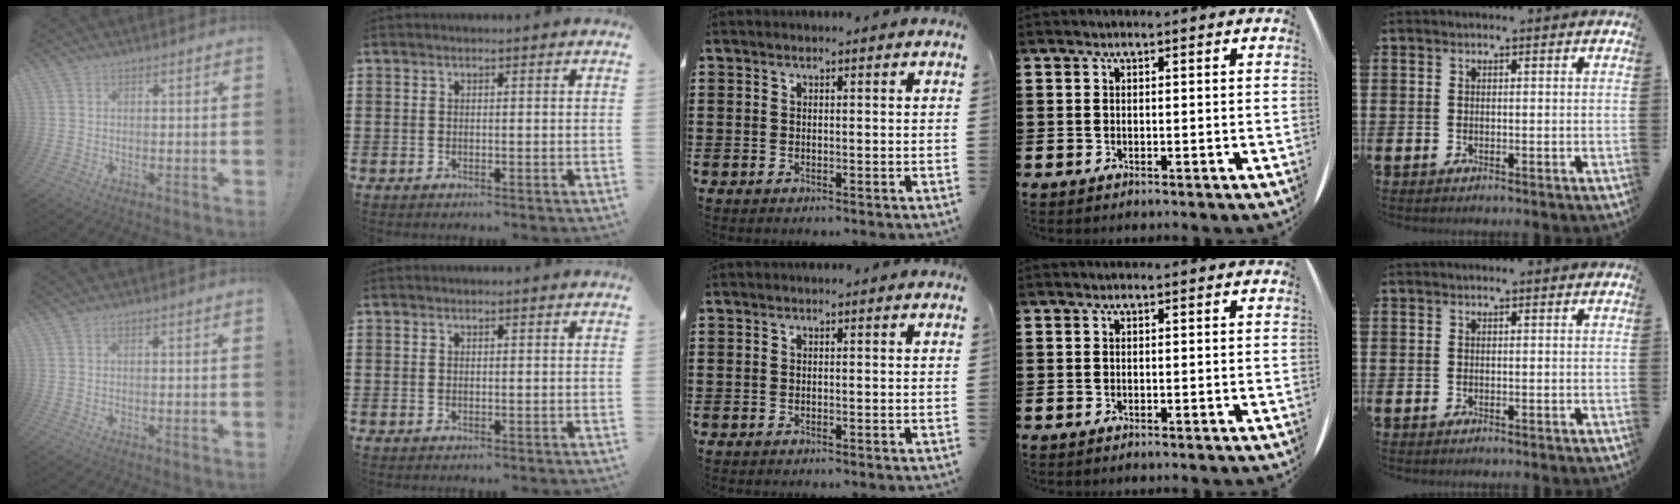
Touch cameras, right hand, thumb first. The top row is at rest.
{}